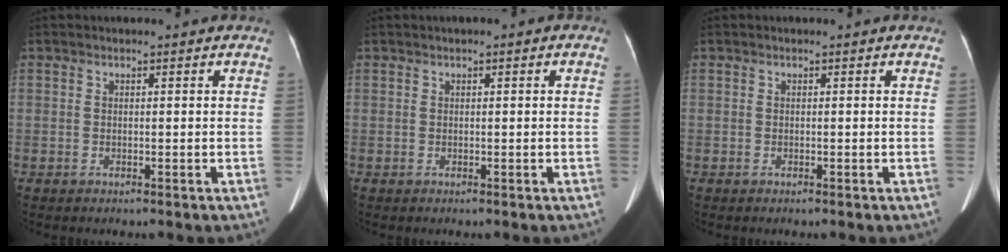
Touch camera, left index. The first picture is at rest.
{"total": 0.8, "force": [0.3, 0.3, 0.7], "torque": [-0.009, 0.008, 0.002]}
{"total": 0.0}